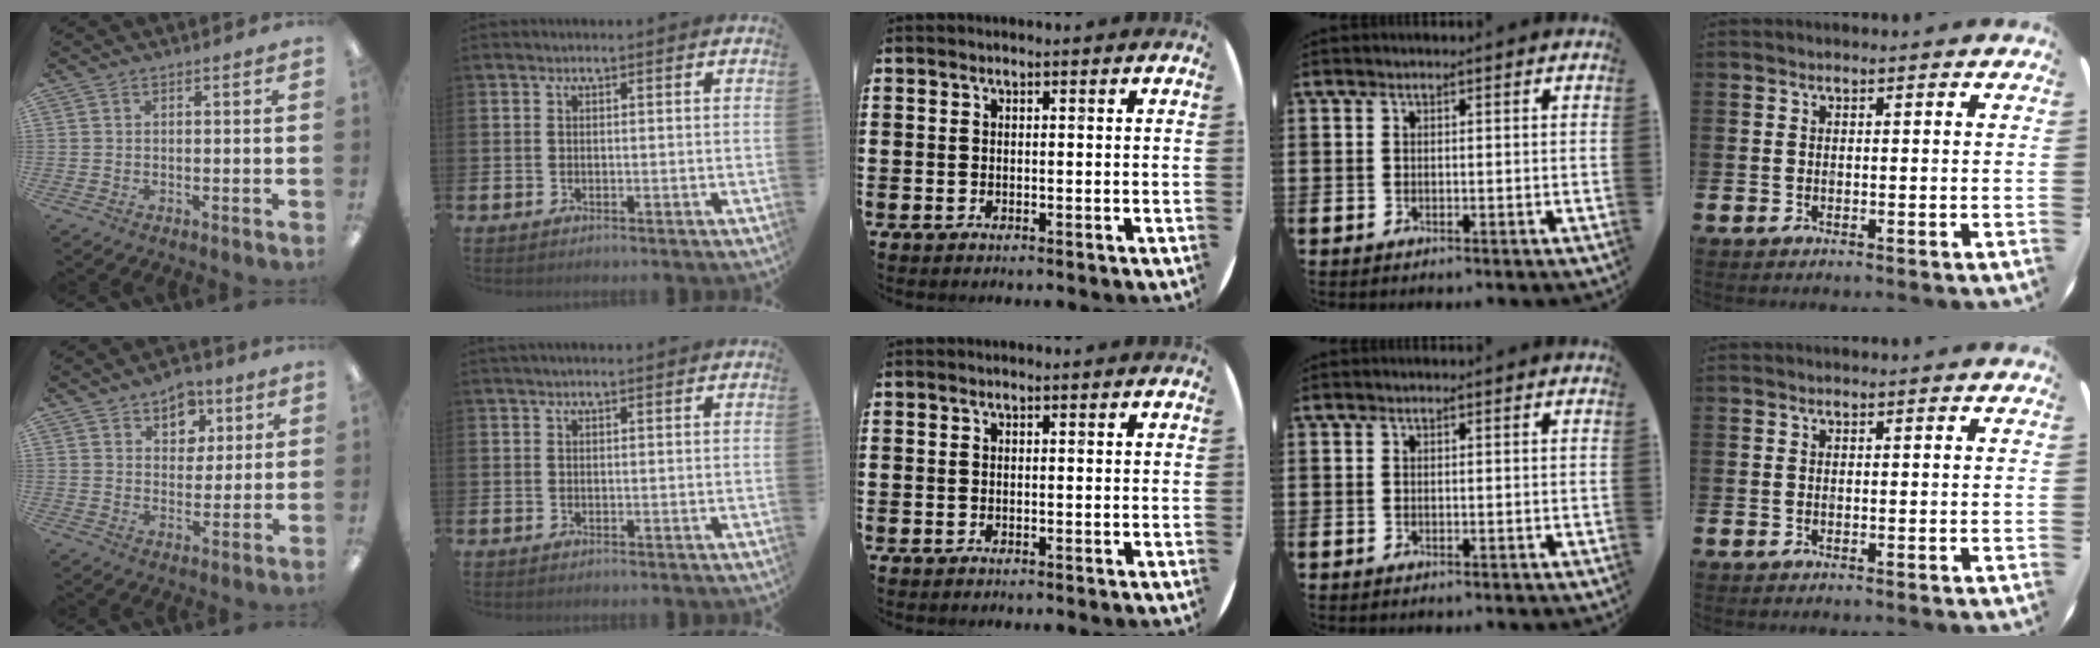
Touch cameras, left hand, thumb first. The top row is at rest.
{"thumb": {"total": 7.6, "force": [4.8, 5.4, 2.1], "torque": [-0.020, -0.025, 0.083]}, "index": {"total": 0.6, "force": [0.5, 0.0, 0.3], "torque": [-0.006, 0.001, 0.008]}}